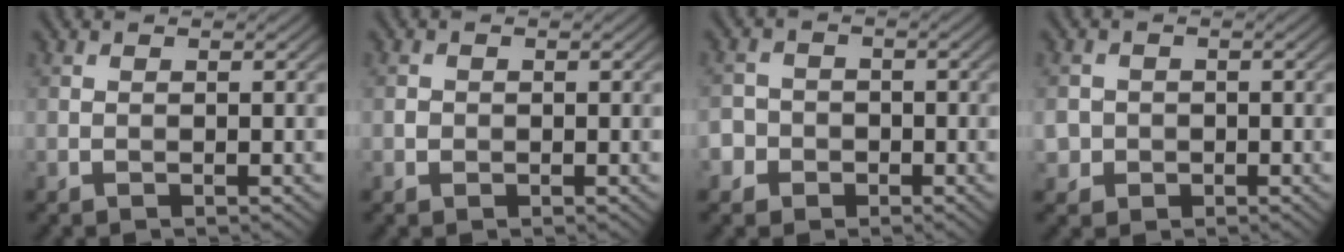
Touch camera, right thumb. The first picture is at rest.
{"total": 0.9, "force": [-0.2, 0.9, 0.2], "torque": [-0.002, -0.004, -0.007]}
{"total": 3.8, "force": [-1.8, 3.3, 0.6], "torque": [-0.004, -0.002, -0.051]}
{"total": 2.8, "force": [-0.7, 2.6, 0.5], "torque": [-0.012, -0.008, -0.020]}